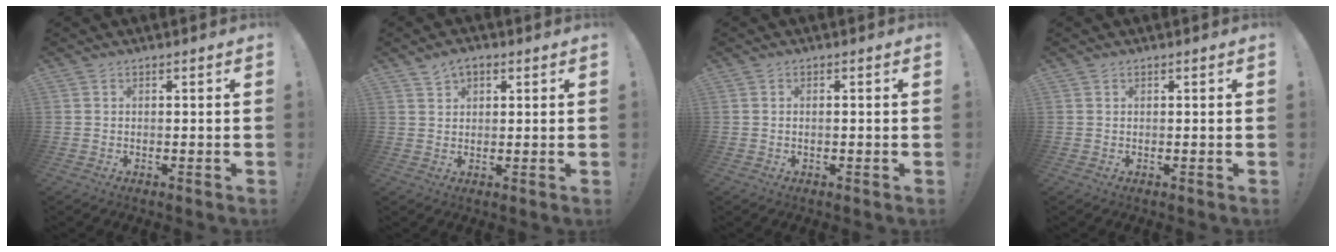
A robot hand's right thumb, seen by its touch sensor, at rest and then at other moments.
{"total": 3.6, "force": [2.1, 2.4, 1.7], "torque": [-0.025, -0.007, 0.037]}
{"total": 0.9, "force": [-0.4, 0.1, 0.8], "torque": [-0.018, 0.003, -0.007]}
{"total": 0.0}